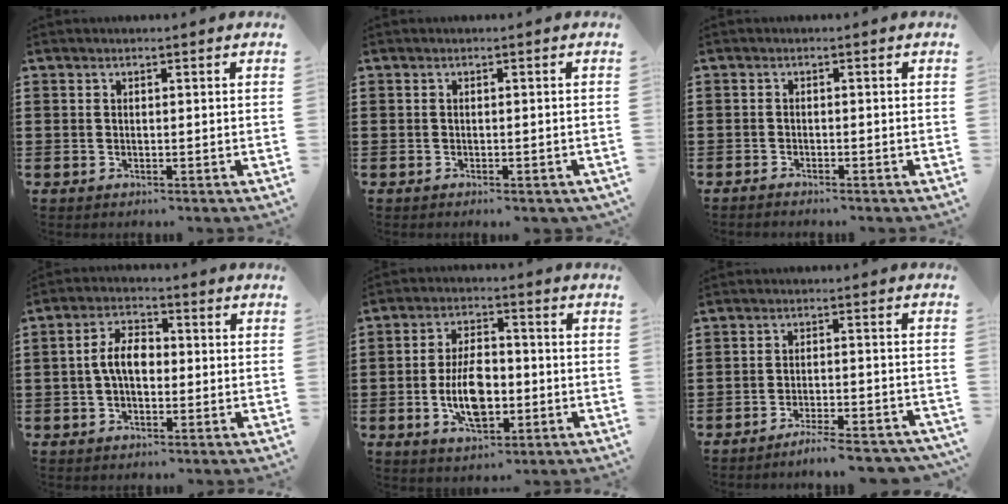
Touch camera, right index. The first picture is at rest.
{"total": 0.6, "force": [-0.5, 0.1, 0.3], "torque": [-0.007, -0.003, -0.010]}
{"total": 1.1, "force": [-1.1, 0.0, -0.1], "torque": [-0.001, 0.003, -0.024]}
{"total": 5.5, "force": [-0.5, 3.0, 4.6], "torque": [-0.100, 0.005, -0.014]}
{"total": 8.6, "force": [-1.9, 4.4, 7.2], "torque": [-0.134, -0.001, -0.041]}
{"total": 4.8, "force": [-4.4, -0.1, 1.8], "torque": [-0.030, -0.005, -0.085]}